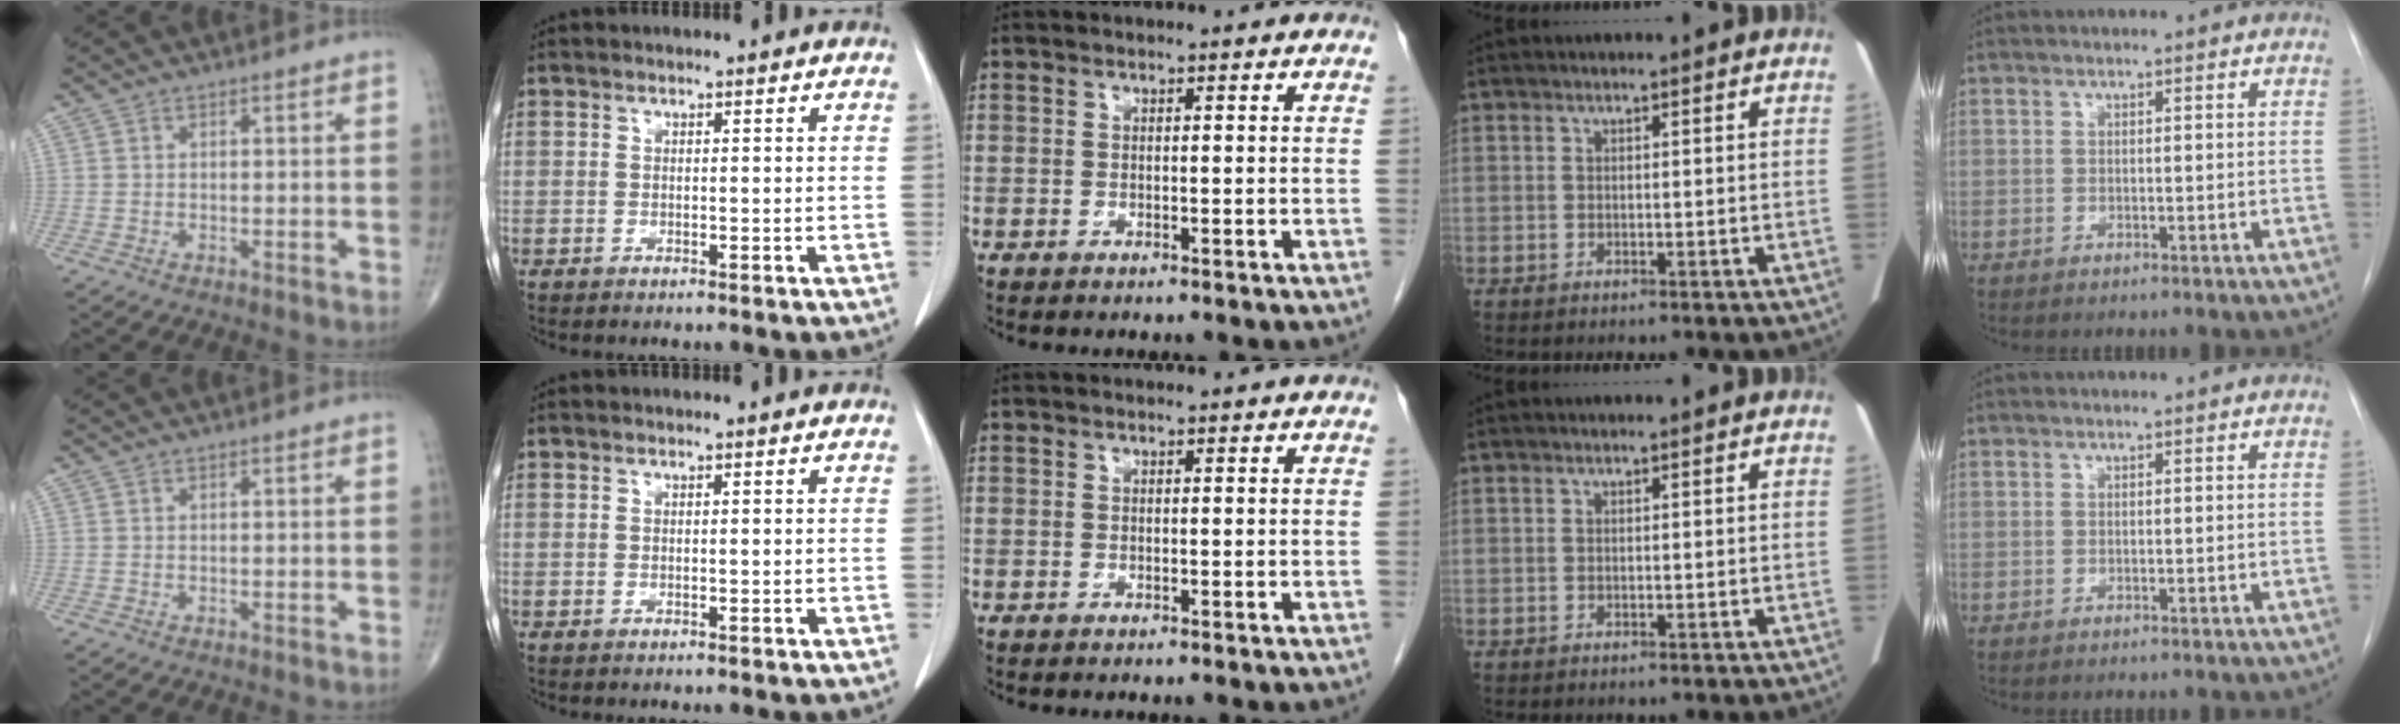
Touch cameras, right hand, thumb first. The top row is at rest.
{}